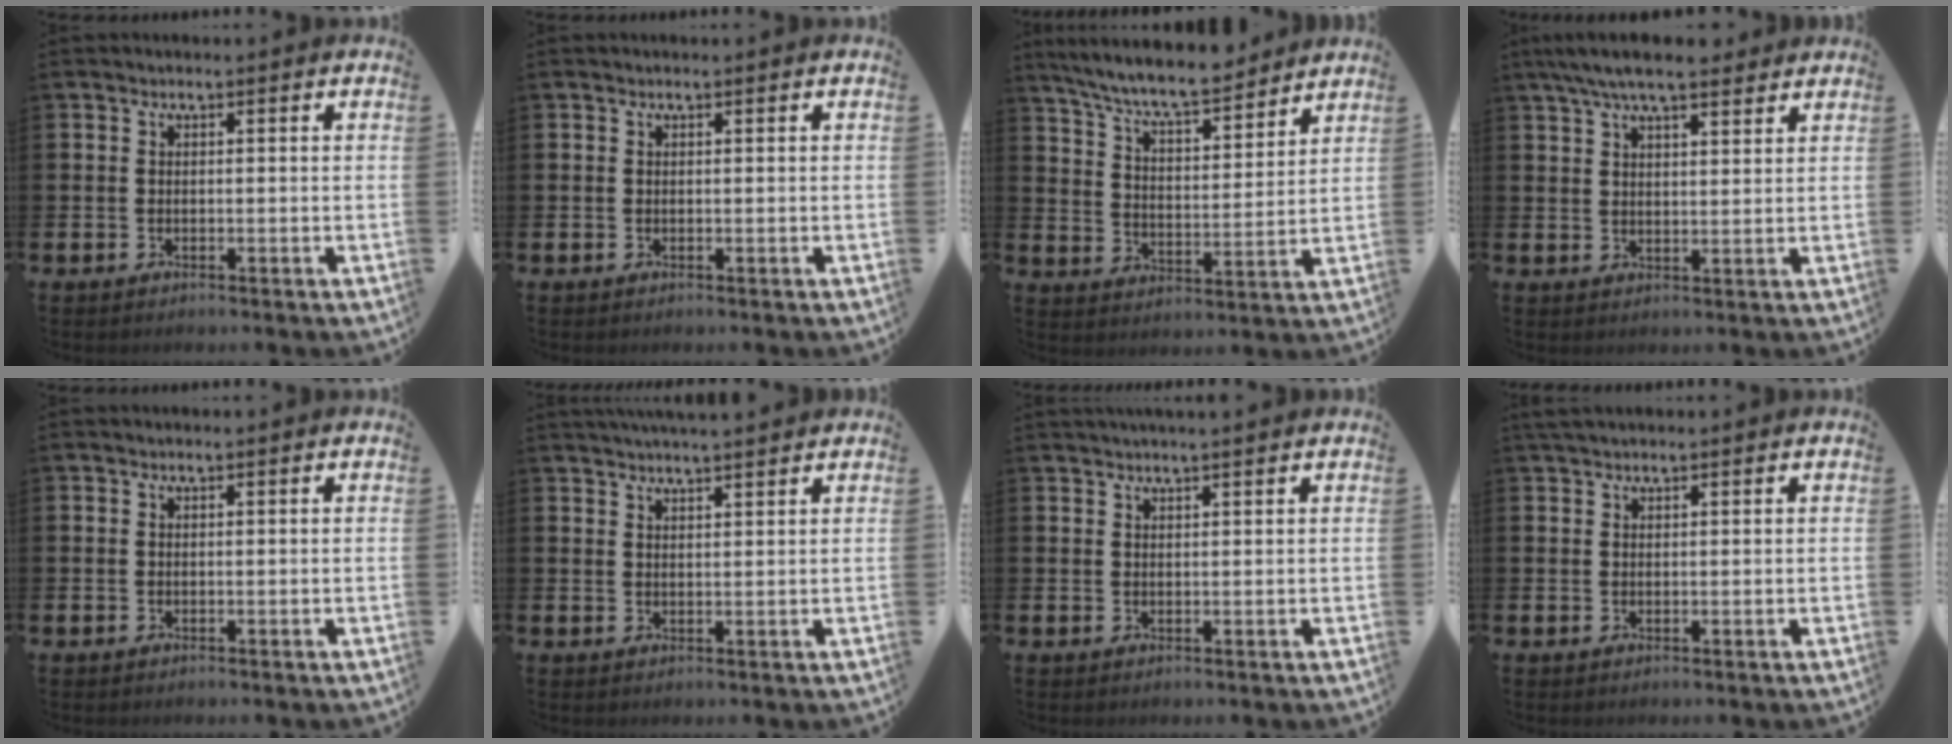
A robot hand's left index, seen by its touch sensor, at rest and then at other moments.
{"total": 0.0}
{"total": 8.4, "force": [7.8, 1.1, 2.8], "torque": [-0.090, -0.047, 0.139]}
{"total": 6.5, "force": [5.6, 1.4, 2.9], "torque": [-0.070, -0.013, 0.103]}
{"total": 0.0}
{"total": 3.1, "force": [3.1, -0.3, 0.5], "torque": [-0.017, -0.009, 0.056]}
{"total": 1.7, "force": [1.6, -0.2, 0.5], "torque": [-0.009, -0.003, 0.030]}
{"total": 1.3, "force": [1.2, 0.3, 0.5], "torque": [-0.011, 0.004, 0.022]}